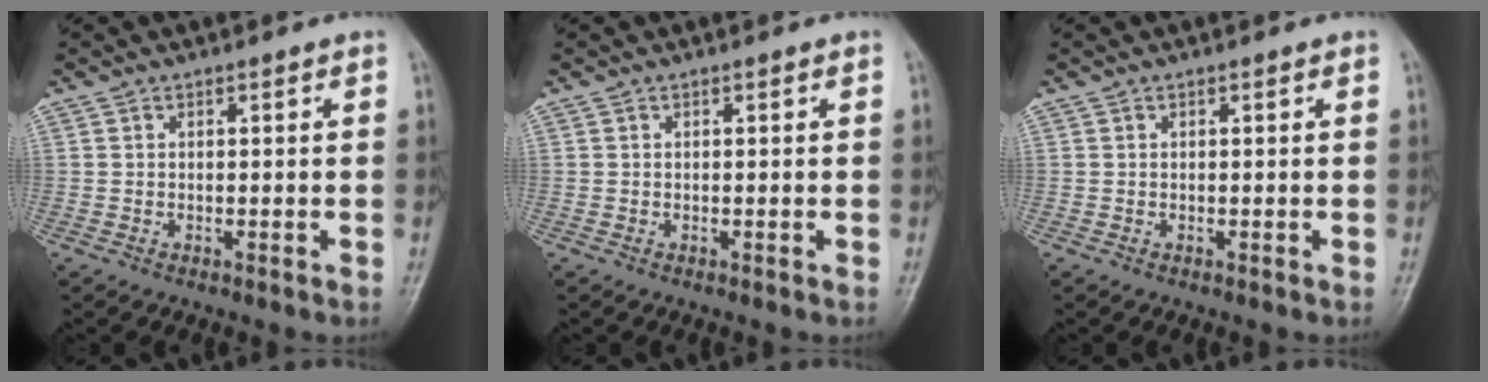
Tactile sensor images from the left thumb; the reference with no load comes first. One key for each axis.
{"total": 0.0}
{"total": 0.0}